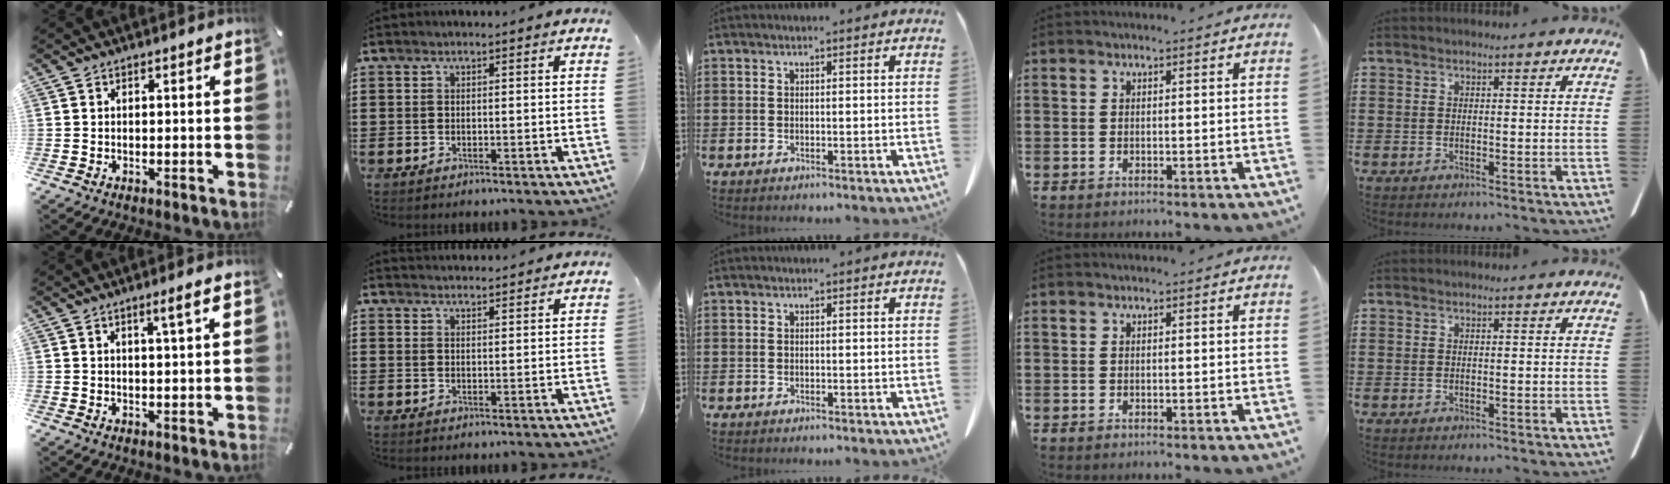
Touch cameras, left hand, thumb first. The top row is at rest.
{"thumb": {"total": 3.9, "force": [1.9, 0.2, 3.4], "torque": [-0.060, -0.003, 0.028]}, "index": {"total": 2.1, "force": [2.1, 0.1, -0.1], "torque": [-0.003, -0.002, 0.041]}}